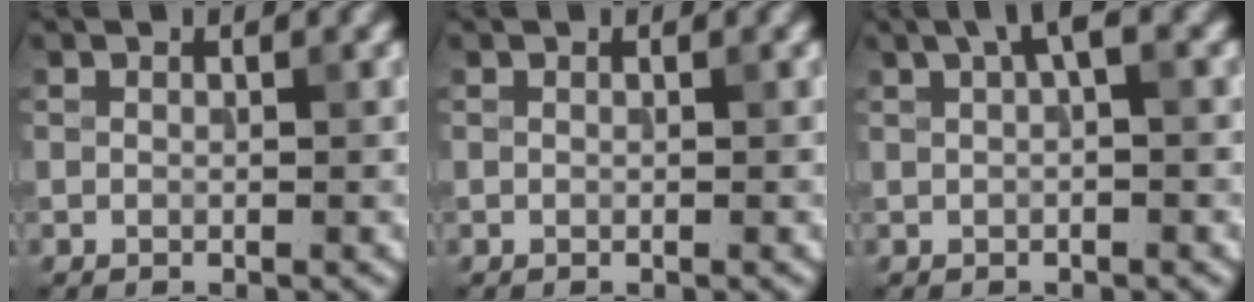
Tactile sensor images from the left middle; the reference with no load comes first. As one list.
[{"total": 0.0}, {"total": 2.1, "force": [0.8, 0.4, 1.9], "torque": [-0.030, 0.010, 0.013]}]